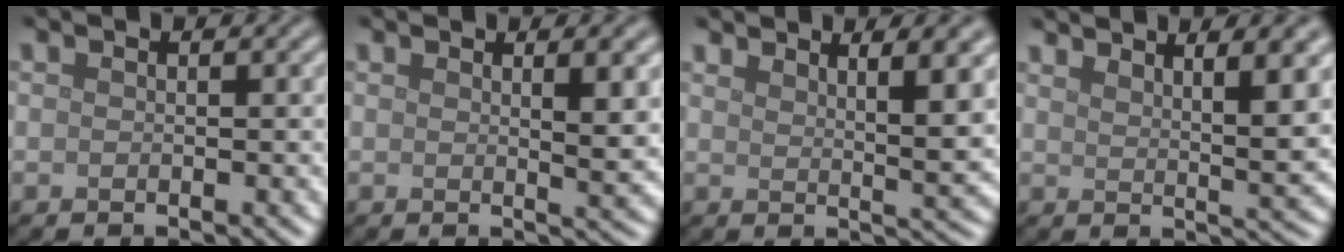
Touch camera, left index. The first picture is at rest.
{"total": 3.2, "force": [1.3, 0.9, 2.8], "torque": [-0.030, -0.003, 0.019]}
{"total": 5.0, "force": [3.2, 1.4, 3.5], "torque": [-0.035, -0.001, 0.052]}
{"total": 6.4, "force": [4.0, 1.6, 4.6], "torque": [-0.044, 0.009, 0.058]}